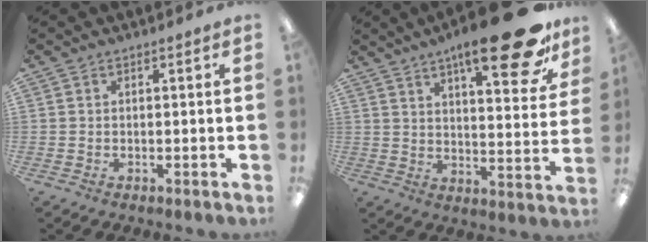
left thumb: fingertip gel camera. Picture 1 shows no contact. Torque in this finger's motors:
{"motor_torque": [0.52, 0.00, 1.69, -1.08, 0.12]}